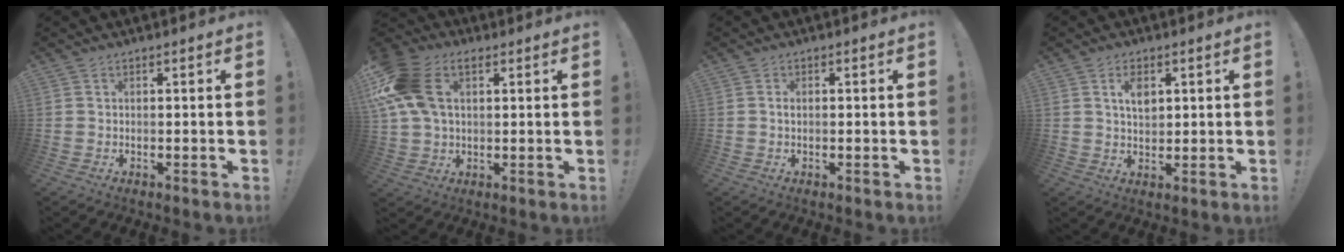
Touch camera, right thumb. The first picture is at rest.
{"total": 15.0, "force": [4.8, 9.8, 10.2], "torque": [-0.214, -0.004, 0.093]}
{"total": 0.7, "force": [0.1, 0.5, 0.4], "torque": [-0.009, 0.004, 0.002]}
{"total": 5.5, "force": [1.9, 3.4, 3.9], "torque": [-0.060, -0.001, 0.030]}